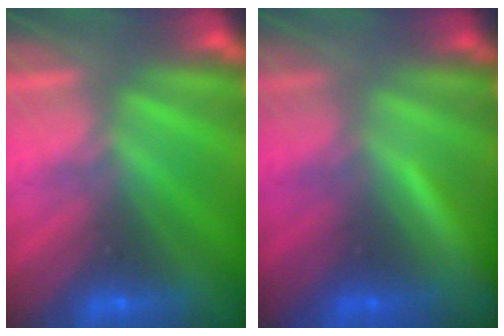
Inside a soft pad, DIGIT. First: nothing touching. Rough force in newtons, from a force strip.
{"total": 1.7}